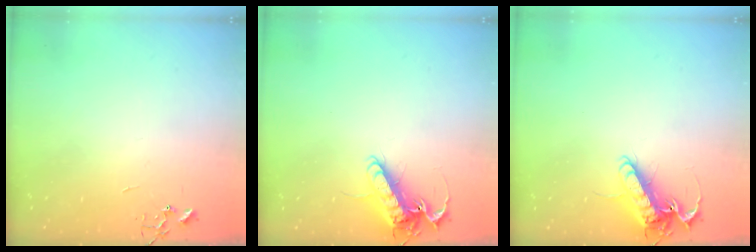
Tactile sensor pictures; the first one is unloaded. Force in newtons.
{"total": 13.7, "press": 13.5, "slide": 2.3}
{"total": 13.7, "press": 13.5, "slide": 2.3}